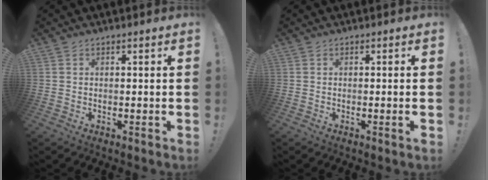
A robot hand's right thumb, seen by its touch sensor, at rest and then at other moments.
{"total": 2.0, "force": [-0.5, -0.5, 1.9], "torque": [-0.031, -0.005, -0.009]}